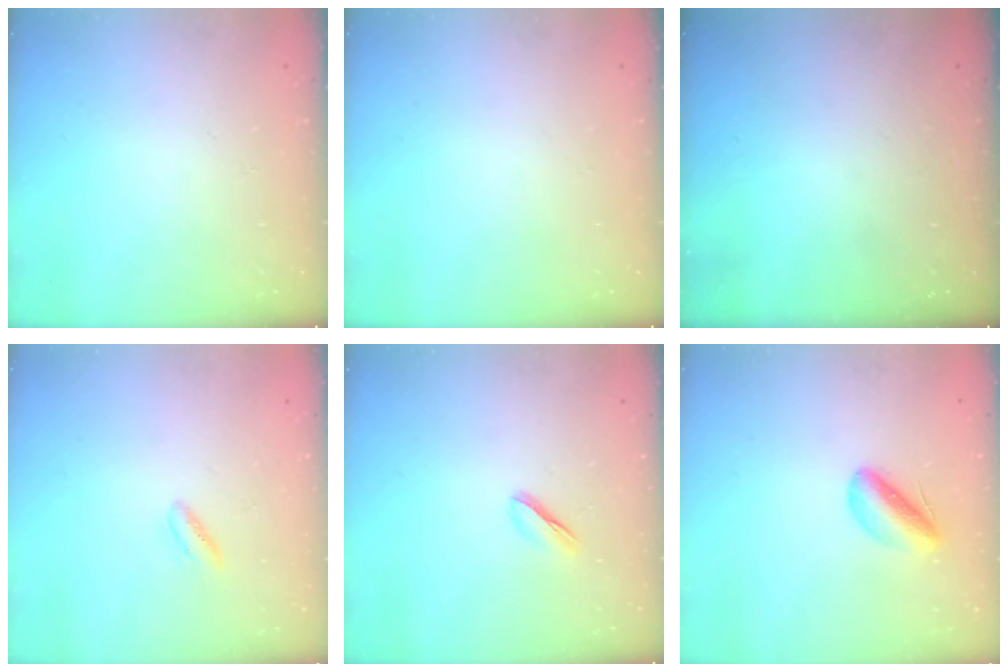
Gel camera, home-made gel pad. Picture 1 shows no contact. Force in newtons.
{"total": 0.0}
{"total": 0.0}
{"total": 2.8, "press": 2.5, "slide": 1.3}
{"total": 3.1, "press": 3.0, "slide": 0.9}
{"total": 6.3, "press": 6.1, "slide": 1.8}